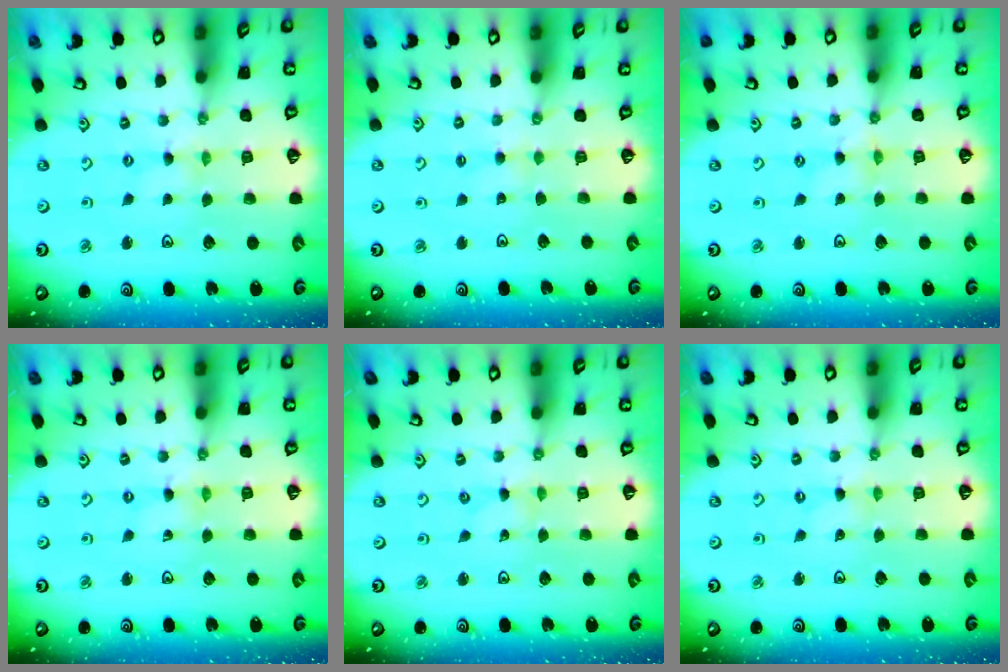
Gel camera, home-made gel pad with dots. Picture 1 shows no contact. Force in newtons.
{"total": 2.3, "press": 2.2, "slide": 0.5}
{"total": 0.0}
{"total": 0.0}
{"total": 0.0}
{"total": 0.0}